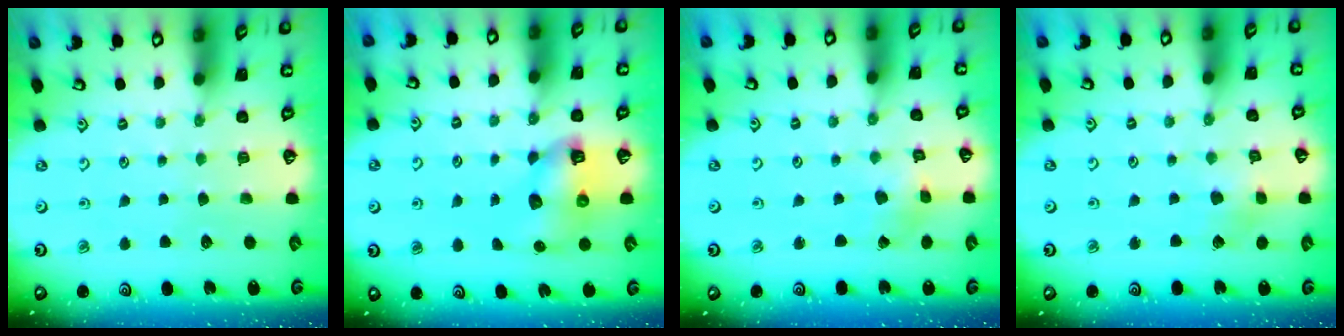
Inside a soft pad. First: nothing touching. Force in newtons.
{"total": 8.2, "press": 8.2, "slide": 1.1}
{"total": 1.4, "press": 1.4, "slide": 0.2}
{"total": 3.7, "press": 3.6, "slide": 0.5}